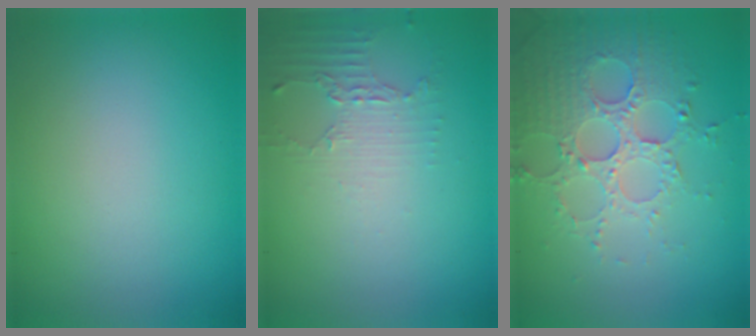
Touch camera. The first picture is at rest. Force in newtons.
{"total": 2.2, "press": 1.6, "slide": 1.5}
{"total": 5.1, "press": 3.9, "slide": 3.3}